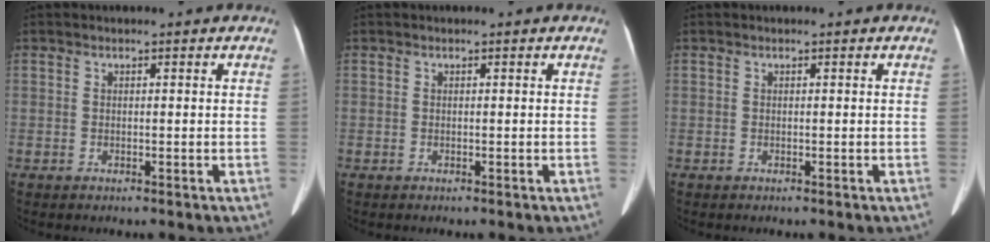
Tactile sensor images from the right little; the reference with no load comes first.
{"total": 0.0}
{"total": 0.0}